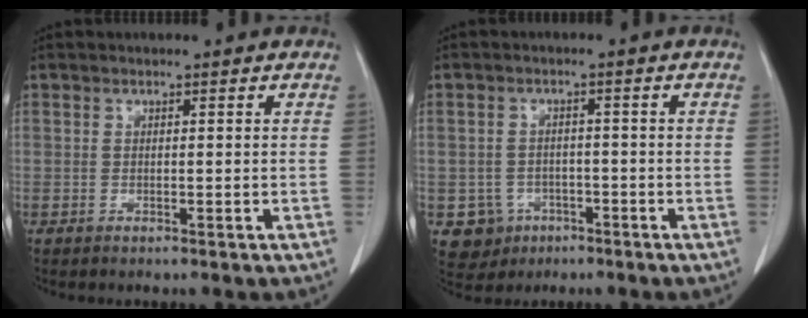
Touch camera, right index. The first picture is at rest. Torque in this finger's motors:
{"motor_torque": [0.03, -0.15, -0.47, -0.20]}